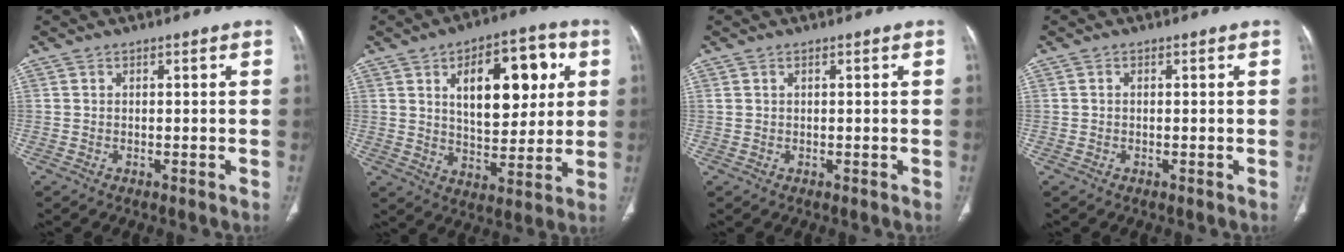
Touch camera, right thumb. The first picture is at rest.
{"total": 17.6, "force": [5.4, 9.2, 14.0], "torque": [-0.156, -0.005, 0.086]}
{"total": 0.8, "force": [0.4, 0.4, 0.5], "torque": [-0.012, 0.009, 0.011]}
{"total": 0.0}